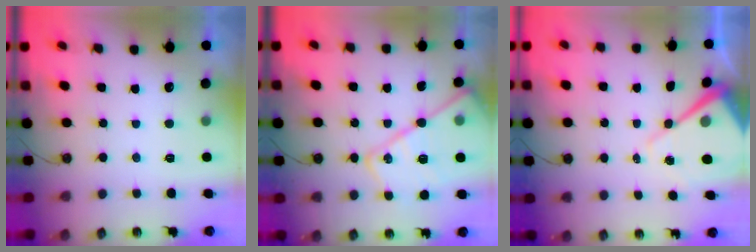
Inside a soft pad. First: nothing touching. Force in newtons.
{"total": 19.3, "press": 19.2, "slide": 1.4}
{"total": 10.6, "press": 10.6, "slide": 0.9}